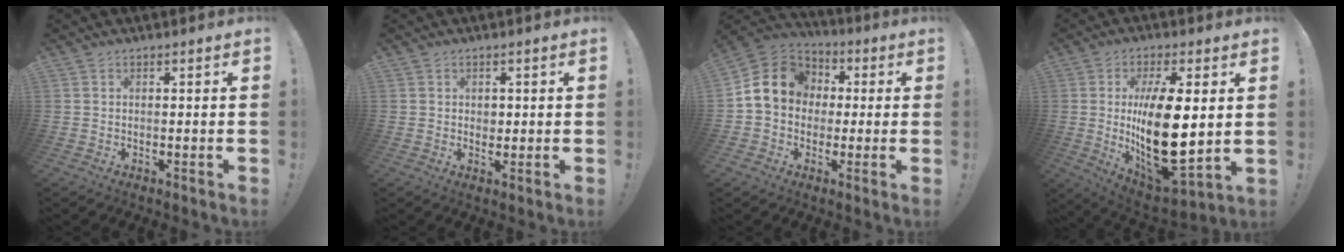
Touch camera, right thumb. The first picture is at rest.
{"total": 1.8, "force": [0.3, 1.7, 0.4], "torque": [0.001, 0.000, 0.002]}
{"total": 13.8, "force": [1.8, 11.8, 6.9], "torque": [-0.101, 0.012, 0.040]}
{"total": 21.5, "force": [1.7, 8.9, 19.5], "torque": [-0.353, -0.033, 0.032]}